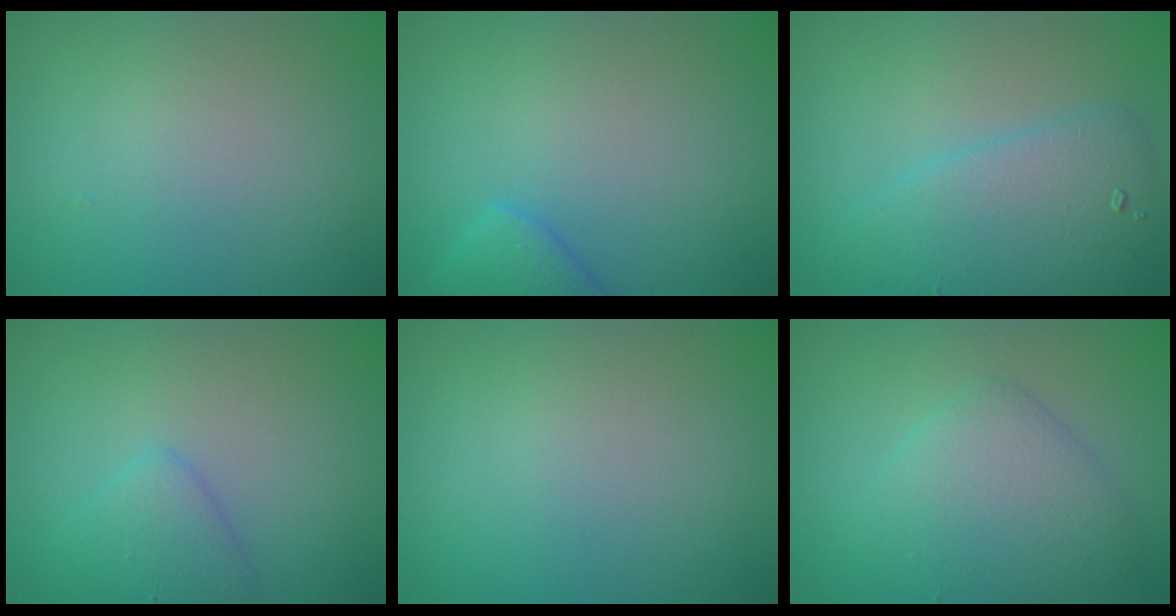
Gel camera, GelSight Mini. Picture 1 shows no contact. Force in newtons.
{"total": 2.5, "press": 2.5, "slide": 0.4}
{"total": 5.1, "press": 5.1, "slide": 0.2}
{"total": 2.3, "press": 2.3, "slide": 0.0}
{"total": 0.0}
{"total": 4.5, "press": 4.5, "slide": 0.0}